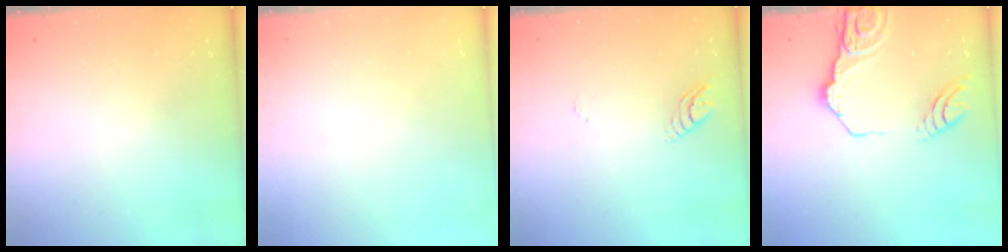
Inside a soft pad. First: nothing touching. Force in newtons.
{"total": 0.0}
{"total": 3.2, "press": 3.2, "slide": 0.4}
{"total": 14.0, "press": 13.9, "slide": 1.6}